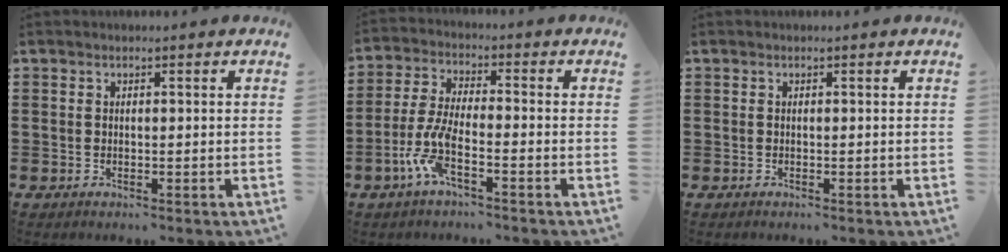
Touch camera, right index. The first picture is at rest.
{"total": 6.7, "force": [-3.5, 1.3, 5.6], "torque": [-0.145, -0.019, -0.073]}
{"total": 0.0}